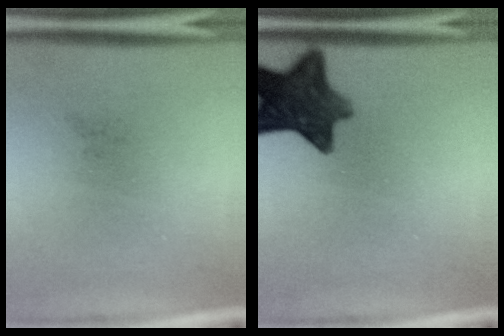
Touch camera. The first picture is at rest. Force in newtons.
{"total": 10.7}